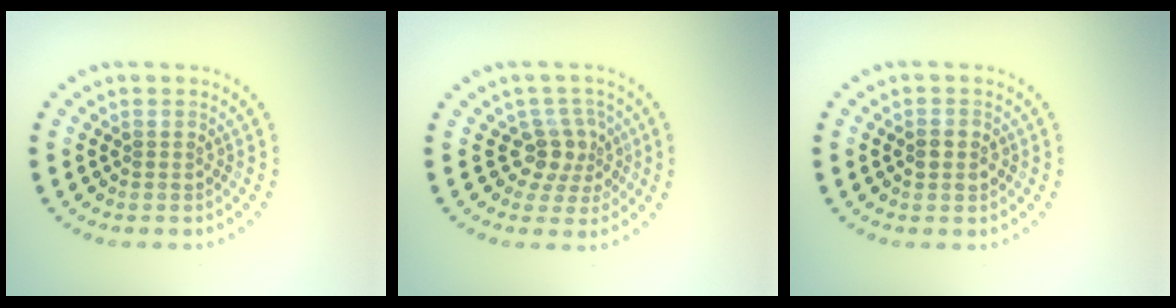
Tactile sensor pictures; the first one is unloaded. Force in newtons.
{"total": 2.8, "press": 2.1, "slide": 1.8}
{"total": 1.5, "press": 1.4, "slide": 0.5}